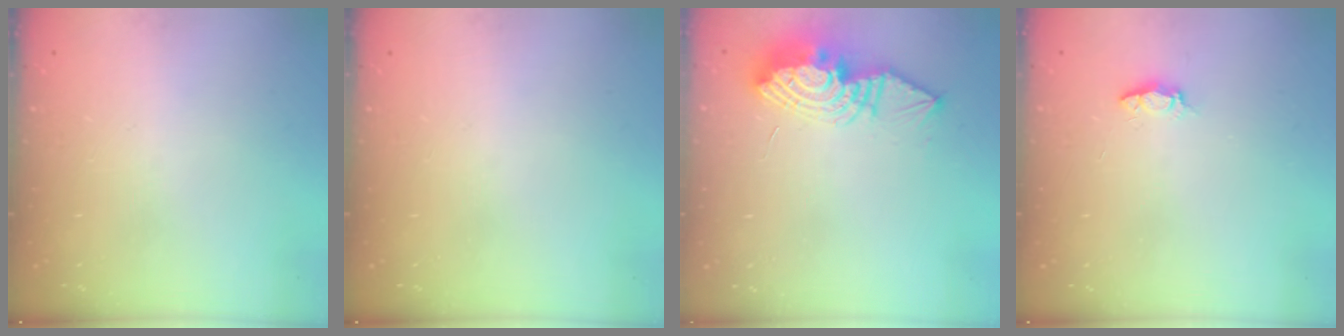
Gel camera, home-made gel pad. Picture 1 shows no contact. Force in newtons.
{"total": 0.0}
{"total": 13.2, "press": 13.1, "slide": 1.5}
{"total": 3.3, "press": 3.3, "slide": 0.4}